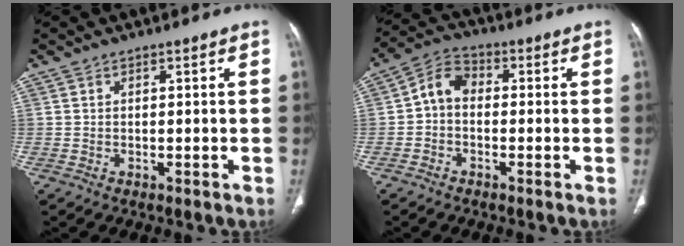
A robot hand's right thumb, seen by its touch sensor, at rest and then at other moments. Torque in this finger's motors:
{"motor_torque": [0.38, 1.59, 0.61, -0.53, 0.03]}